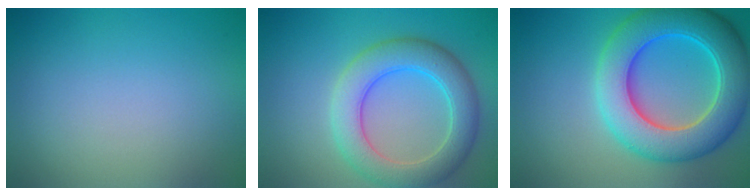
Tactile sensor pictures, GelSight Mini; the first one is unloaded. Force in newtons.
{"total": 6.1, "press": 6.1, "slide": 0.2}
{"total": 9.8, "press": 9.8, "slide": 0.3}